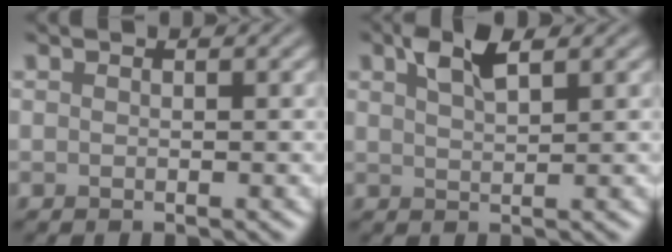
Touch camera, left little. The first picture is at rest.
{"total": 3.0, "force": [1.8, 0.9, 2.2], "torque": [-0.043, 0.006, 0.034]}